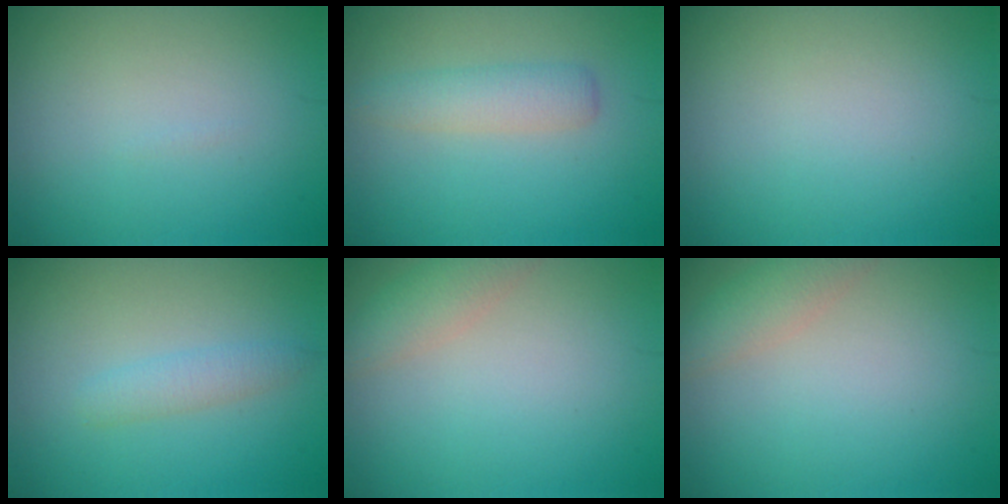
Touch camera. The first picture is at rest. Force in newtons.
{"total": 2.5, "press": 2.5, "slide": 0.0}
{"total": 0.0}
{"total": 1.7, "press": 1.7, "slide": 0.1}
{"total": 2.5, "press": 2.5, "slide": 0.2}
{"total": 2.5, "press": 2.5, "slide": 0.2}